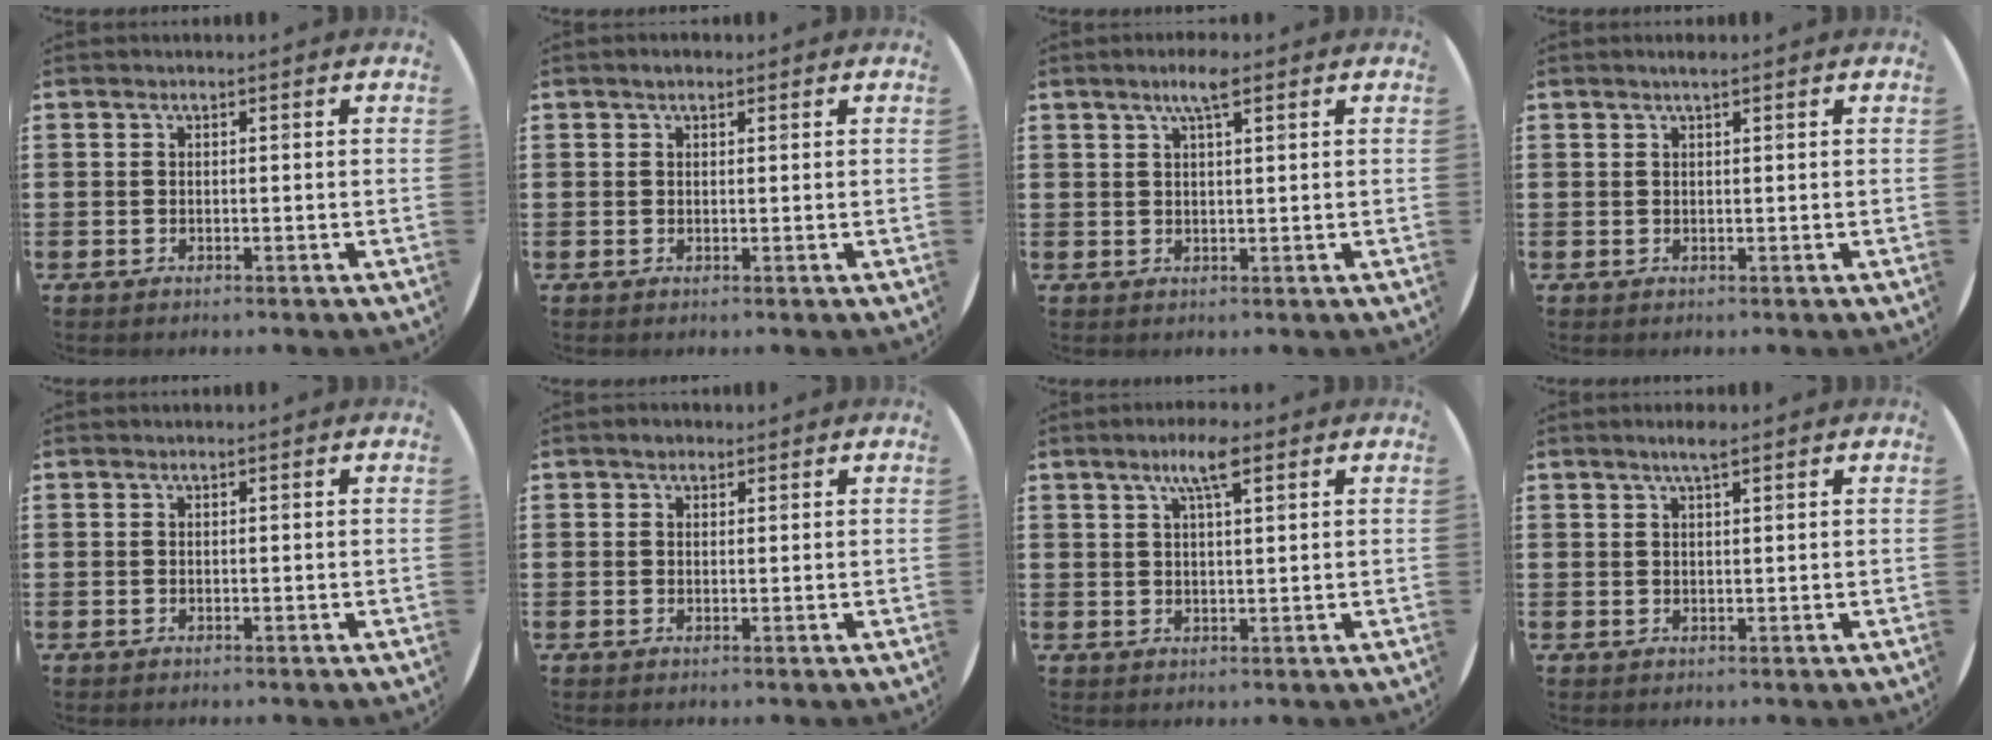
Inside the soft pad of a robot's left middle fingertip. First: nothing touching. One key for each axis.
{"total": 1.1, "fx": 0.9, "fy": 0.5, "fz": 0.4, "tx": -0.001, "ty": 0.002, "tz": 0.014}
{"total": 3.7, "fx": 2.5, "fy": 0.6, "fz": 2.8, "tx": -0.058, "ty": 0.008, "tz": 0.041}
{"total": 1.0, "fx": 0.8, "fy": 0.0, "fz": 0.6, "tx": -0.011, "ty": 0.001, "tz": 0.014}
{"total": 0.0}
{"total": 1.2, "fx": 1.0, "fy": 0.6, "fz": 0.2, "tx": 0.004, "ty": 0.002, "tz": 0.017}
{"total": 5.1, "fx": 3.2, "fy": 1.0, "fz": 3.8, "tx": -0.073, "ty": 0.007, "tz": 0.052}
{"total": 2.6, "fx": 2.0, "fy": 0.3, "fz": 1.7, "tx": -0.036, "ty": 0.005, "tz": 0.034}